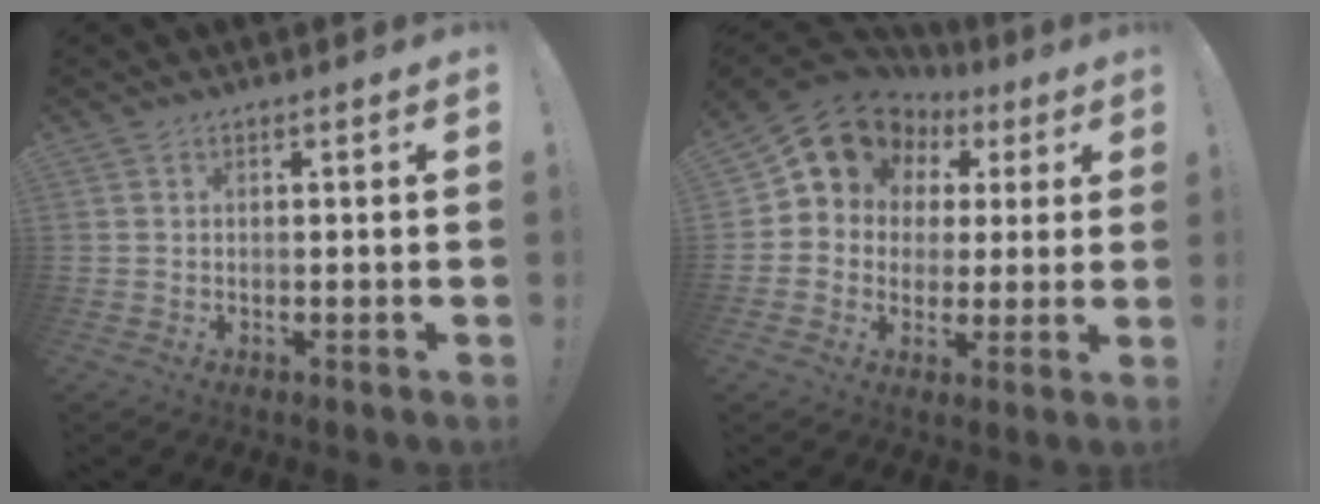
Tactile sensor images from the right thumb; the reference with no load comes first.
{"total": 11.7, "force": [5.6, 9.5, 4.2], "torque": [-0.064, -0.041, 0.108]}